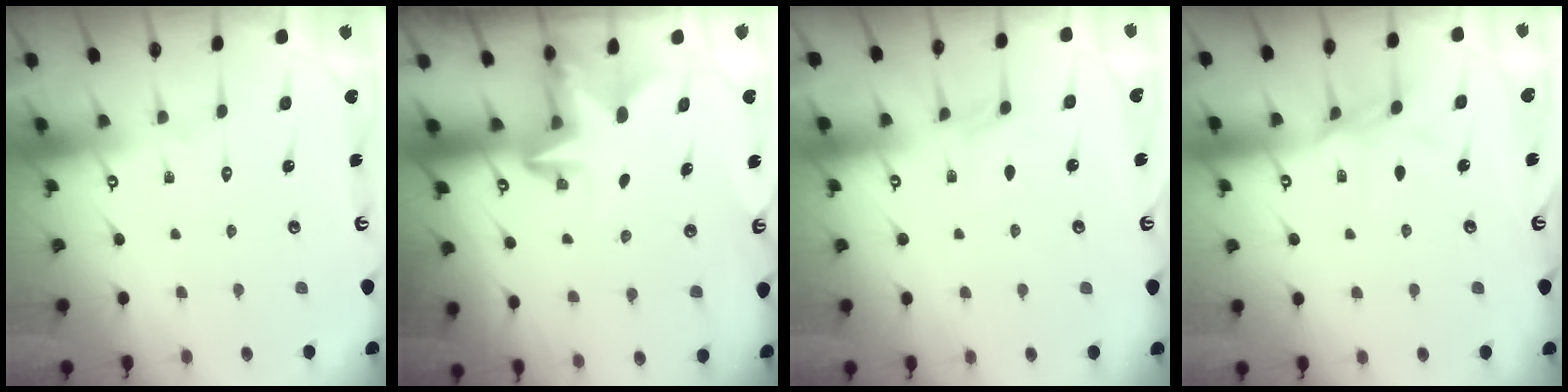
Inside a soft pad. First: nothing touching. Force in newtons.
{"total": 2.8, "press": 2.8, "slide": 0.5}
{"total": 3.0, "press": 3.0, "slide": 0.5}
{"total": 6.3, "press": 6.3, "slide": 0.6}